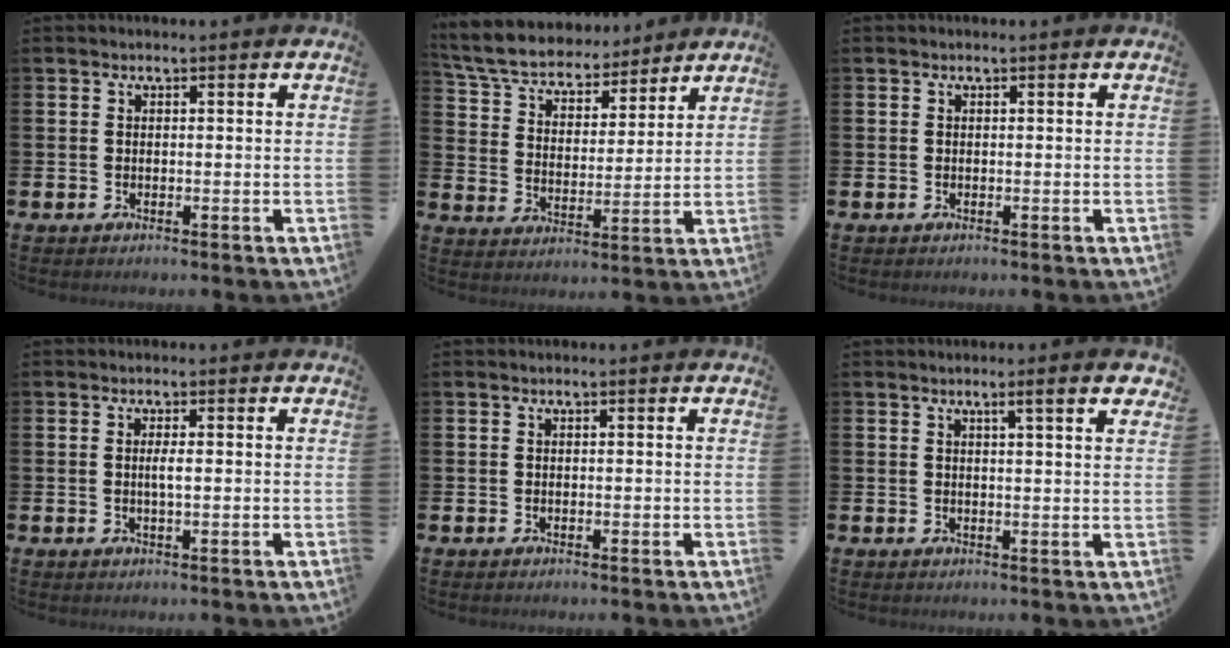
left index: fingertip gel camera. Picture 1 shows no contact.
{"total": 7.5, "force": [7.1, 2.0, 1.3], "torque": [-0.069, -0.048, 0.126]}
{"total": 0.0}
{"total": 1.3, "force": [0.1, 0.2, 1.3], "torque": [-0.023, 0.000, -0.001]}
{"total": 0.0}
{"total": 3.4, "force": [2.3, 0.1, 2.5], "torque": [-0.035, -0.009, 0.034]}